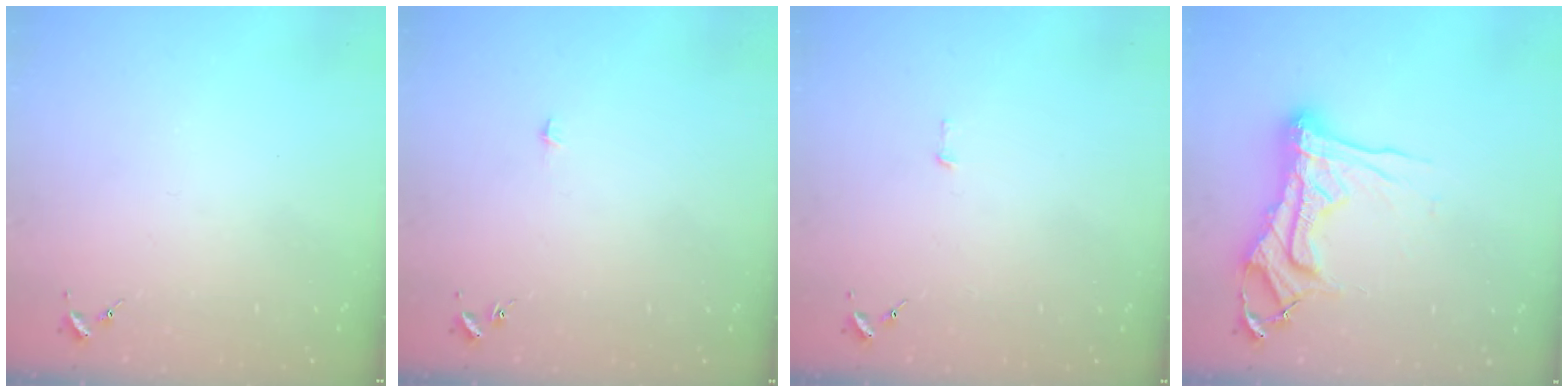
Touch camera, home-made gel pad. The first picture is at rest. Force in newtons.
{"total": 2.6, "press": 2.6, "slide": 0.2}
{"total": 1.9, "press": 1.9, "slide": 0.1}
{"total": 15.9, "press": 15.8, "slide": 1.8}